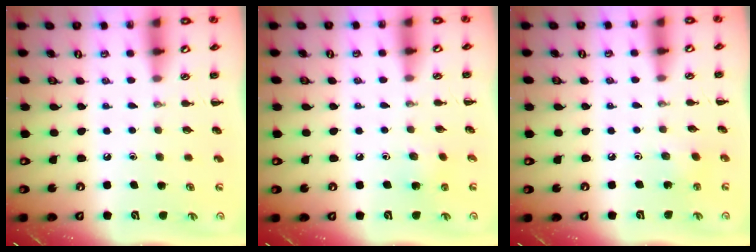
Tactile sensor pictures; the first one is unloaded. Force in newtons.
{"total": 3.7, "press": 3.6, "slide": 0.9}
{"total": 2.1, "press": 2.1, "slide": 0.5}